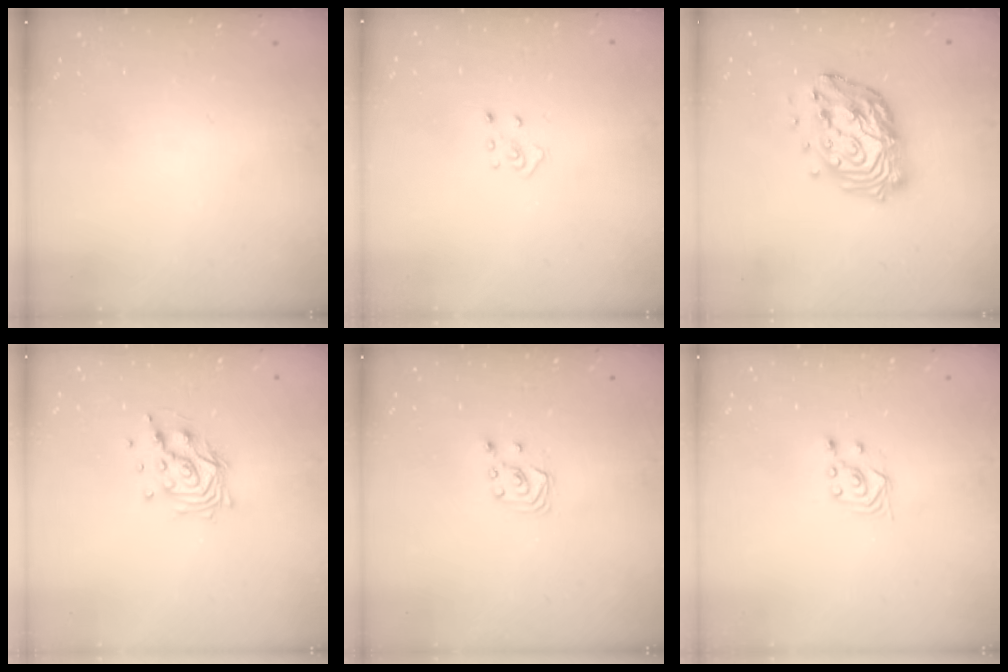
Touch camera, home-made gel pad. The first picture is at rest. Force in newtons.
{"total": 3.7, "press": 3.7, "slide": 0.3}
{"total": 17.1, "press": 17.0, "slide": 1.9}
{"total": 10.6, "press": 10.5, "slide": 1.0}
{"total": 2.7, "press": 2.7, "slide": 0.3}
{"total": 2.8, "press": 2.4, "slide": 1.4}